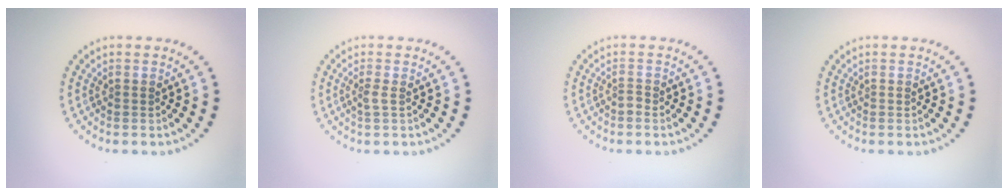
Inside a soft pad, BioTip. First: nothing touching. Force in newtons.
{"total": 0.9, "press": 0.7, "slide": 0.6}
{"total": 0.7, "press": 0.5, "slide": 0.6}
{"total": 0.0}